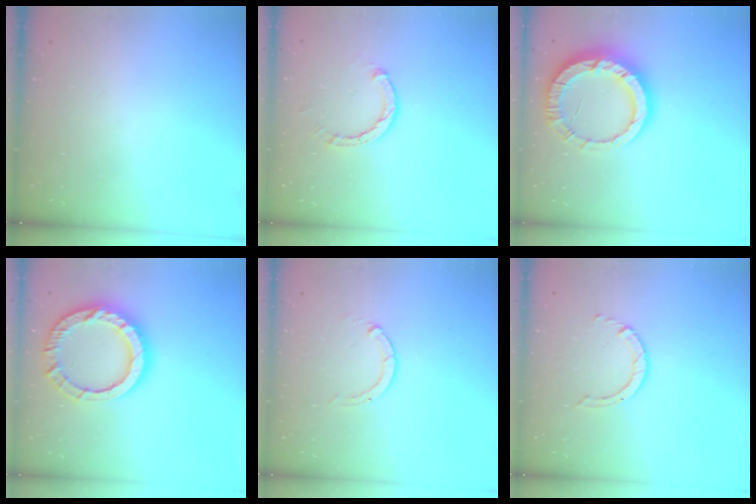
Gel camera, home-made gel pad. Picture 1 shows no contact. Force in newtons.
{"total": 2.6, "press": 2.6, "slide": 0.3}
{"total": 14.6, "press": 14.5, "slide": 1.4}
{"total": 16.3, "press": 16.2, "slide": 1.5}
{"total": 0.0}
{"total": 1.4, "press": 1.4, "slide": 0.2}